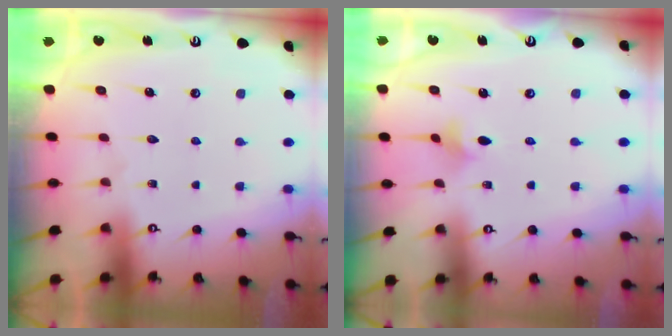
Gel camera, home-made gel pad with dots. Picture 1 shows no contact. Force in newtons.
{"total": 2.8, "press": 2.8, "slide": 0.5}